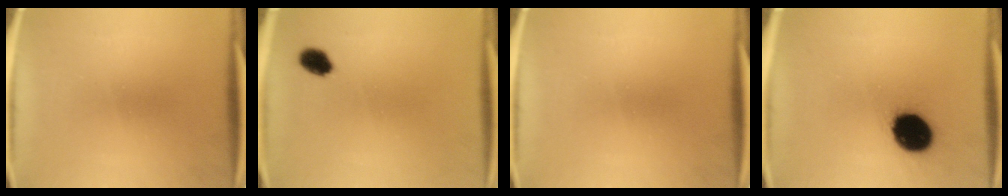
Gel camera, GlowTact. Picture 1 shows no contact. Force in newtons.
{"total": 3.8}
{"total": 0.0}
{"total": 14.3}